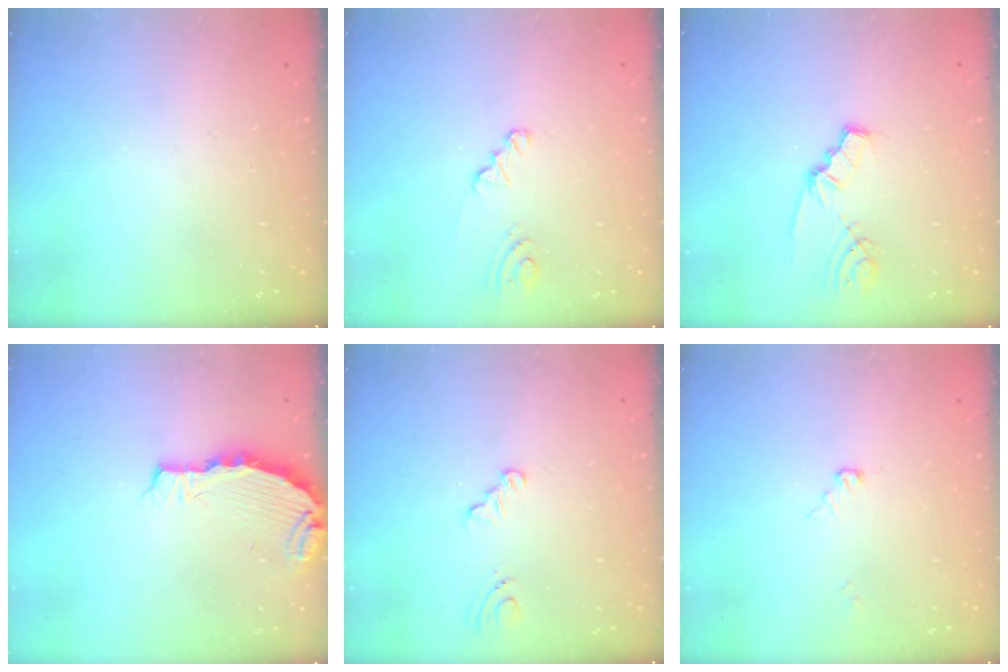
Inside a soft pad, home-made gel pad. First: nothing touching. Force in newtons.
{"total": 2.4, "press": 2.4, "slide": 0.2}
{"total": 2.7, "press": 2.7, "slide": 0.3}
{"total": 4.5, "press": 4.5, "slide": 0.4}
{"total": 3.8, "press": 1.7, "slide": 3.4}
{"total": 3.8, "press": 3.8, "slide": 0.4}